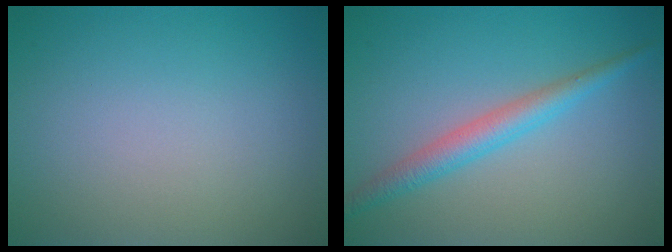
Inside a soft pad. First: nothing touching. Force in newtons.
{"total": 2.9, "press": 2.9, "slide": 0.1}